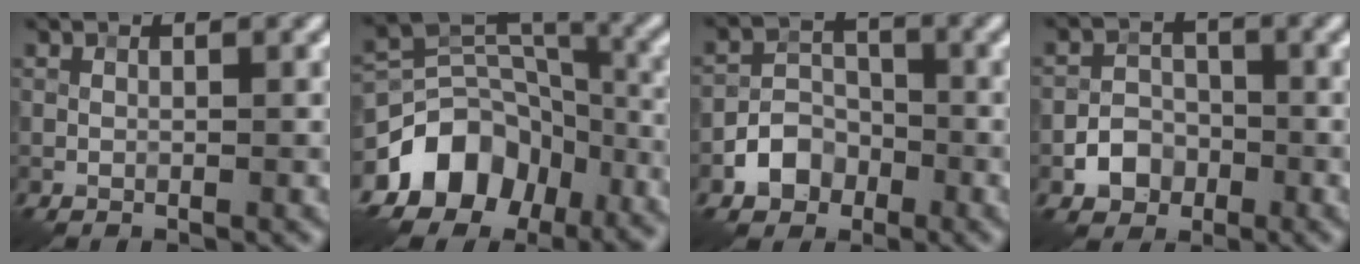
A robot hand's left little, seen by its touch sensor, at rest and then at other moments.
{"total": 11.4, "force": [-6.1, 8.3, 5.1], "torque": [-0.097, 0.007, -0.101]}
{"total": 3.5, "force": [-1.8, 2.7, 1.4], "torque": [-0.018, 0.006, -0.032]}
{"total": 3.0, "force": [-1.4, 2.4, 1.1], "torque": [-0.012, 0.005, -0.023]}